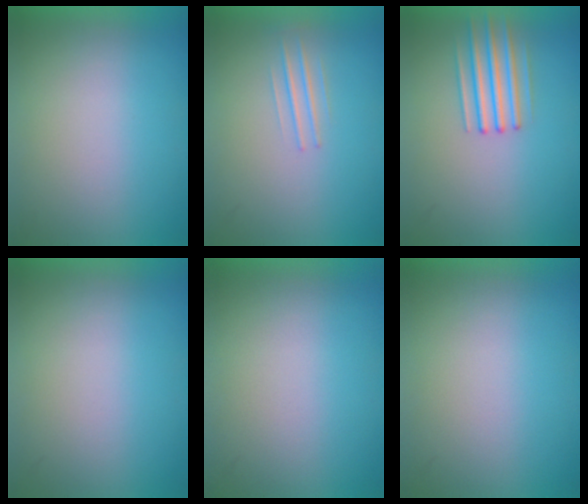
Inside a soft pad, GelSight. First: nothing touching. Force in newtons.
{"total": 1.3}
{"total": 2.6}
{"total": 0.0}
{"total": 0.0}
{"total": 0.0}